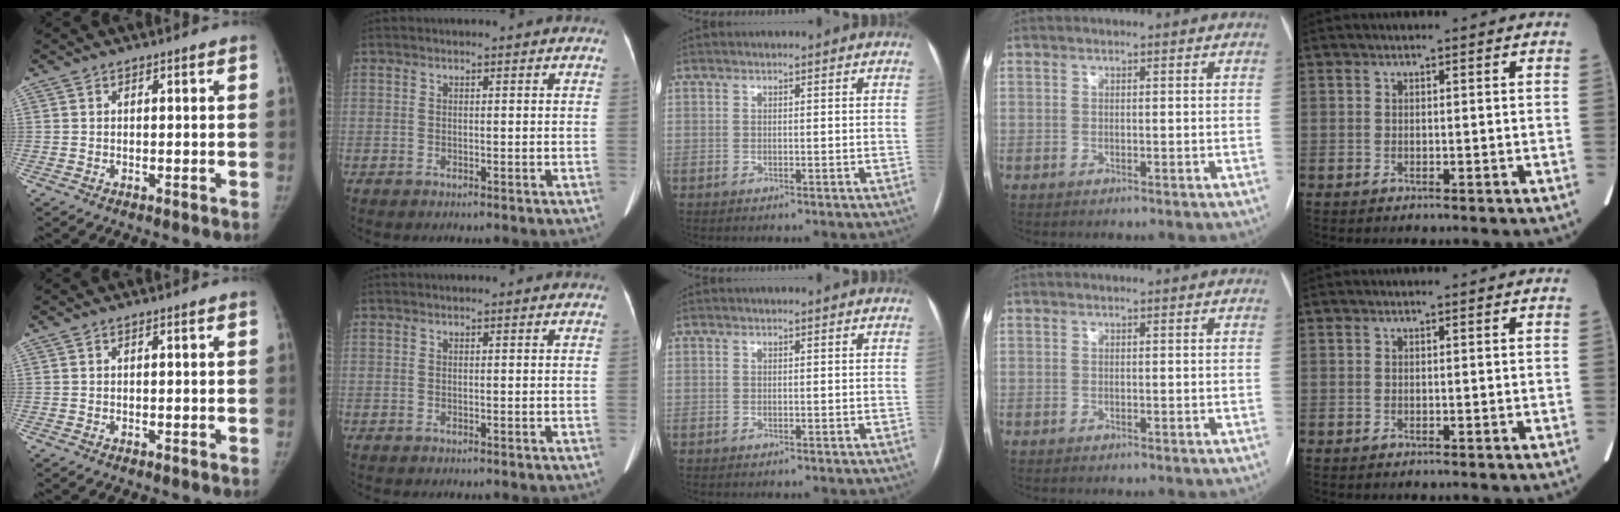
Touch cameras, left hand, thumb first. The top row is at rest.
{}